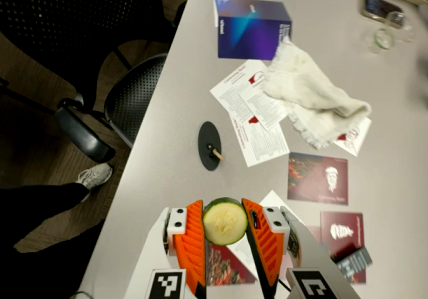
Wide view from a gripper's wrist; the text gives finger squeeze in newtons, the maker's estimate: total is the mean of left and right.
{"total": 10.3, "left": 9.9, "right": 10.6}